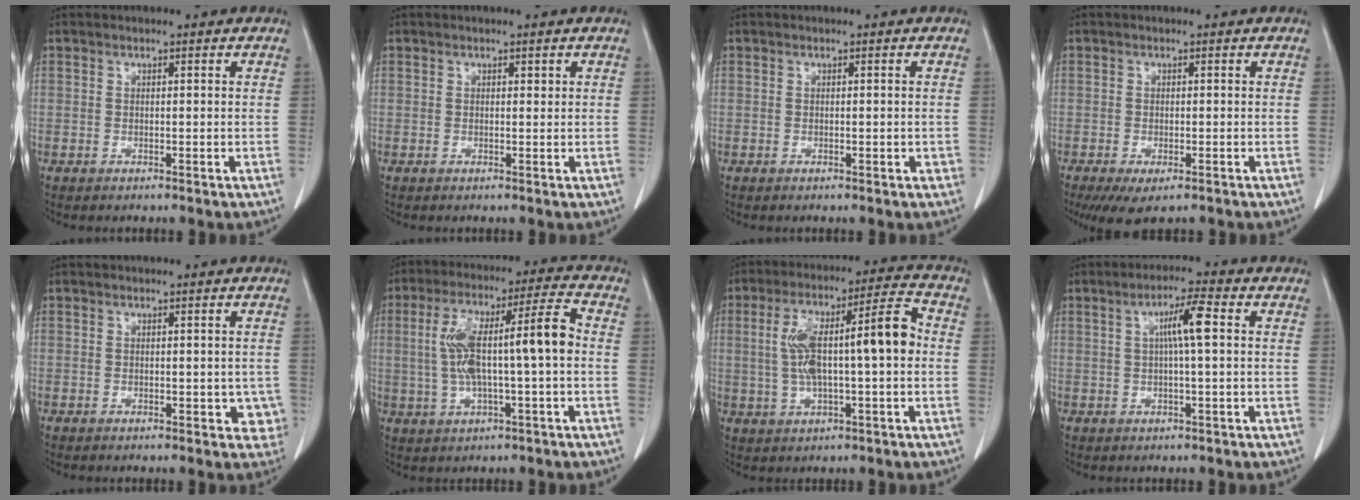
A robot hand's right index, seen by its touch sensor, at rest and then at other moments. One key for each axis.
{"total": 0.5, "fx": 0.3, "fy": 0.3, "fz": 0.3, "tx": -0.002, "ty": -0.002, "tz": 0.004}
{"total": 1.2, "fx": -0.2, "fy": 0.5, "fz": 1.1, "tx": -0.013, "ty": 0.001, "tz": 0.001}
{"total": 5.2, "fx": -3.4, "fy": 1.7, "fz": 3.5, "tx": -0.049, "ty": -0.013, "tz": -0.050}
{"total": 4.0, "fx": -0.5, "fy": 2.3, "fz": 3.3, "tx": -0.014, "ty": 0.003, "tz": -0.003}
{"total": 13.4, "fx": 0.4, "fy": 2.3, "fz": 13.2, "tx": -0.239, "ty": 0.035, "tz": 0.008}
{"total": 14.0, "fx": 0.7, "fy": 2.9, "fz": 13.7, "tx": -0.241, "ty": 0.040, "tz": 0.012}
{"total": 5.6, "fx": 1.1, "fy": 0.2, "fz": 5.5, "tx": -0.098, "ty": 0.009, "tz": 0.017}